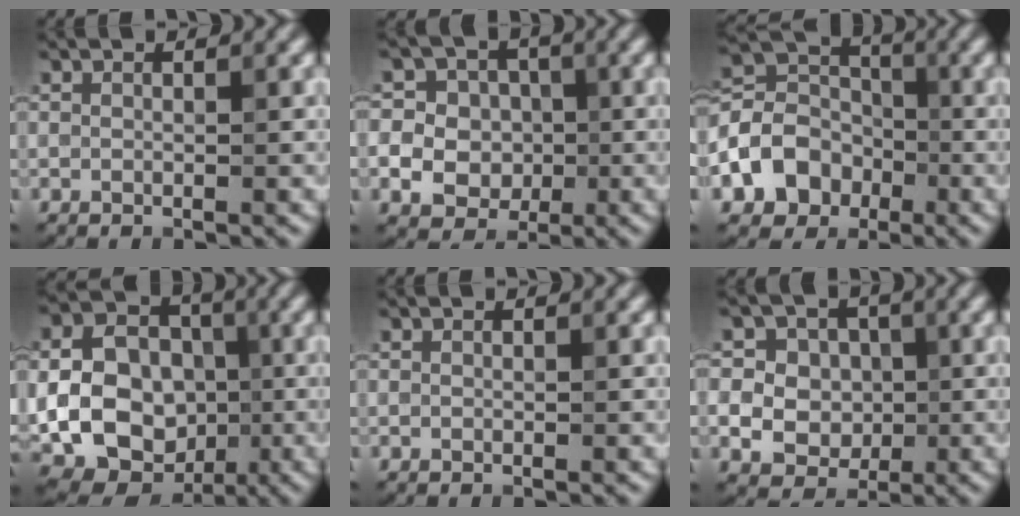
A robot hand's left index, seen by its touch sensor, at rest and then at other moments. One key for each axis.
{"total": 8.2, "fx": -0.5, "fy": 7.6, "fz": 3.0, "tx": -0.055, "ty": 0.026, "tz": -0.035}
{"total": 6.5, "fx": -2.6, "fy": 5.2, "fz": 2.9, "tx": -0.055, "ty": 0.004, "tz": -0.064}
{"total": 13.3, "fx": -2.1, "fy": 10.8, "fz": 7.6, "tx": -0.141, "ty": -0.015, "tz": -0.043}
{"total": 0.0}
{"total": 8.7, "fx": 1.0, "fy": 7.8, "fz": 3.6, "tx": -0.072, "ty": 0.036, "tz": -0.004}